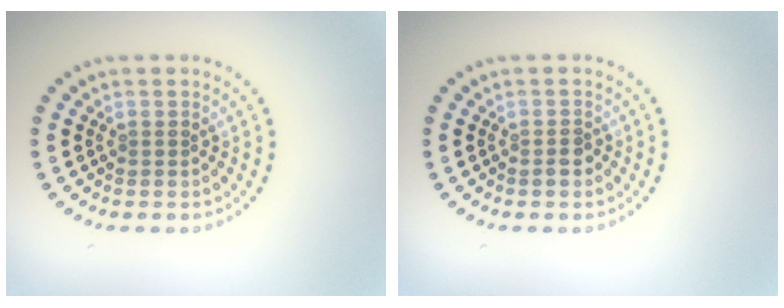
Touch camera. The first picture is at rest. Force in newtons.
{"total": 1.3, "press": 1.2, "slide": 0.4}